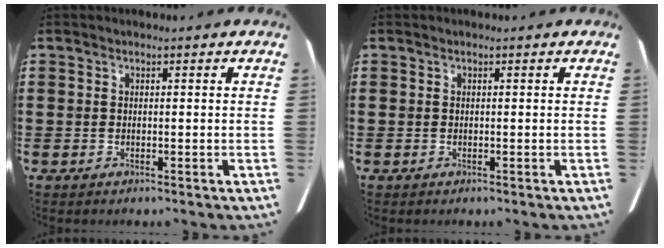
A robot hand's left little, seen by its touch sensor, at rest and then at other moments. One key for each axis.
{"total": 0.0}